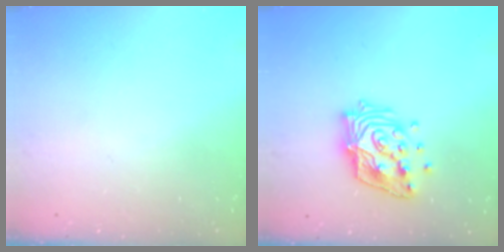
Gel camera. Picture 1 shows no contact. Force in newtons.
{"total": 15.5, "press": 15.5, "slide": 1.2}